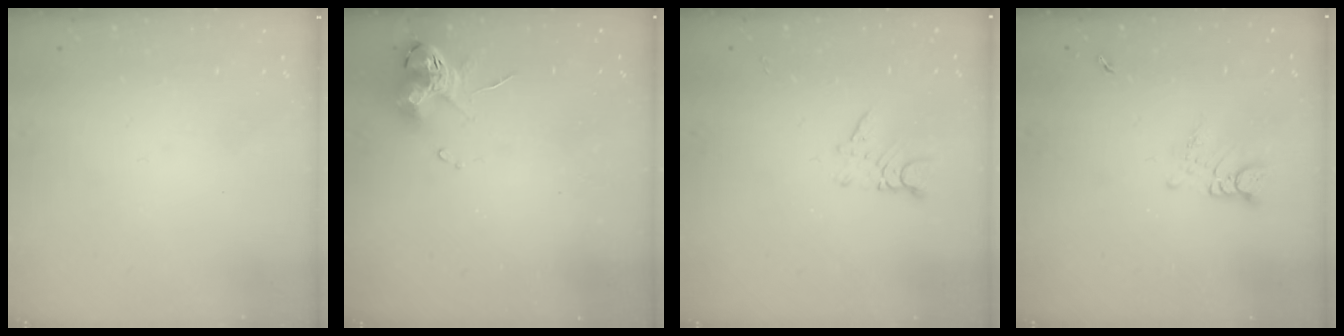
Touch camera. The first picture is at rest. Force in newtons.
{"total": 11.2, "press": 11.2, "slide": 0.5}
{"total": 3.0, "press": 2.9, "slide": 0.4}
{"total": 2.7, "press": 2.7, "slide": 0.3}